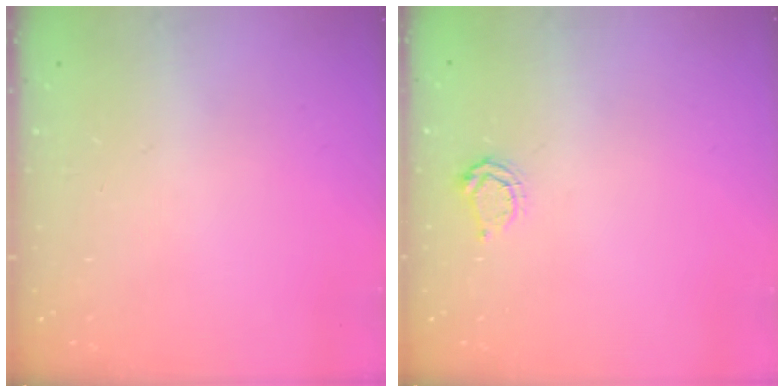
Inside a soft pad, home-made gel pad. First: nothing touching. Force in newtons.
{"total": 4.2, "press": 4.2, "slide": 0.5}